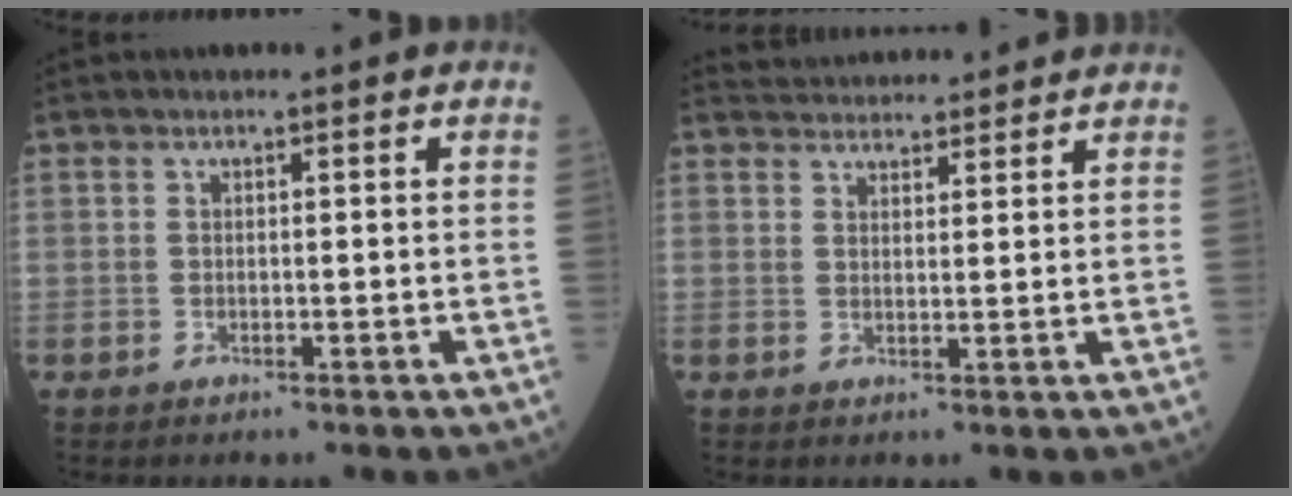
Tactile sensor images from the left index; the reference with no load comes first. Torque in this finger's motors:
{"motor_torque": [-0.11, -1.08, 0.01, 0.02]}